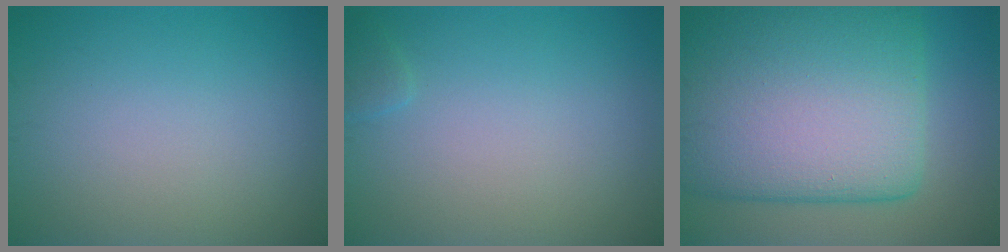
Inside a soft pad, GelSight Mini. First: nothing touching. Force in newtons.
{"total": 0.7, "press": 0.7, "slide": 0.1}
{"total": 17.5, "press": 17.4, "slide": 1.0}